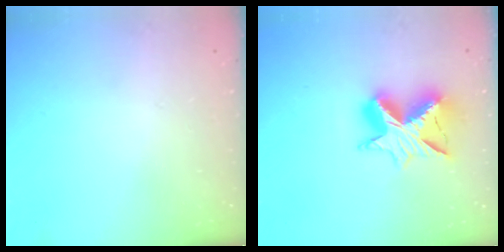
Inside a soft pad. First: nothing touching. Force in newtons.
{"total": 13.2, "press": 13.1, "slide": 0.9}